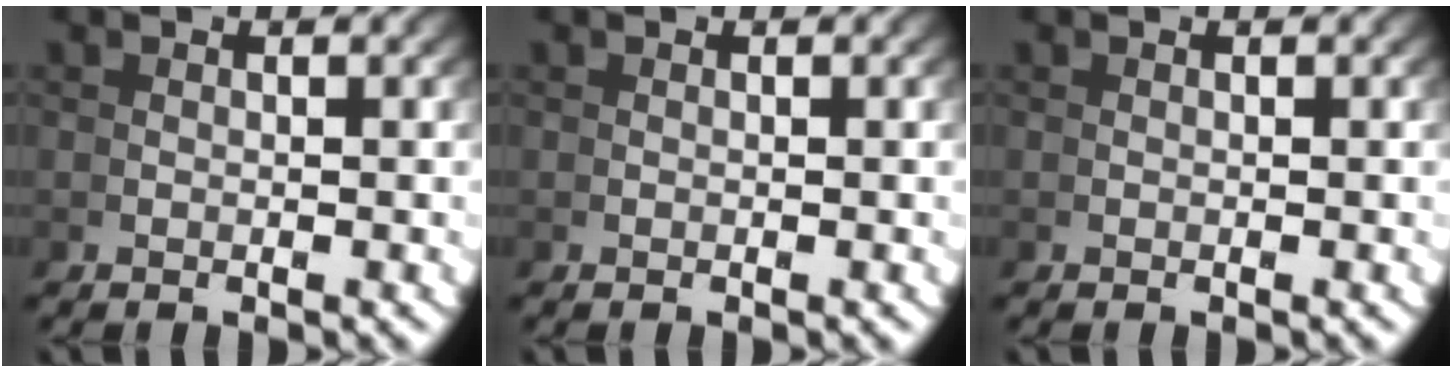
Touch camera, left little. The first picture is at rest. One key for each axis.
{"total": 0.0}
{"total": 0.0}